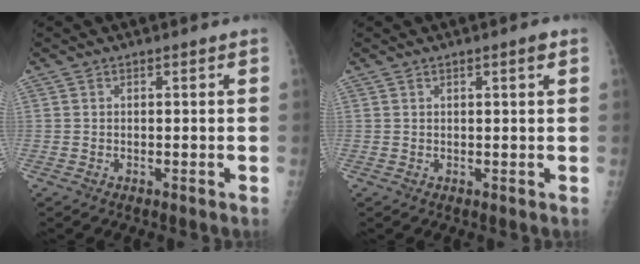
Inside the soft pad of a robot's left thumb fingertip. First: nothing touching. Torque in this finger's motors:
{"motor_torque": [-0.34, -0.22, 0.06, 0.00, 0.05]}